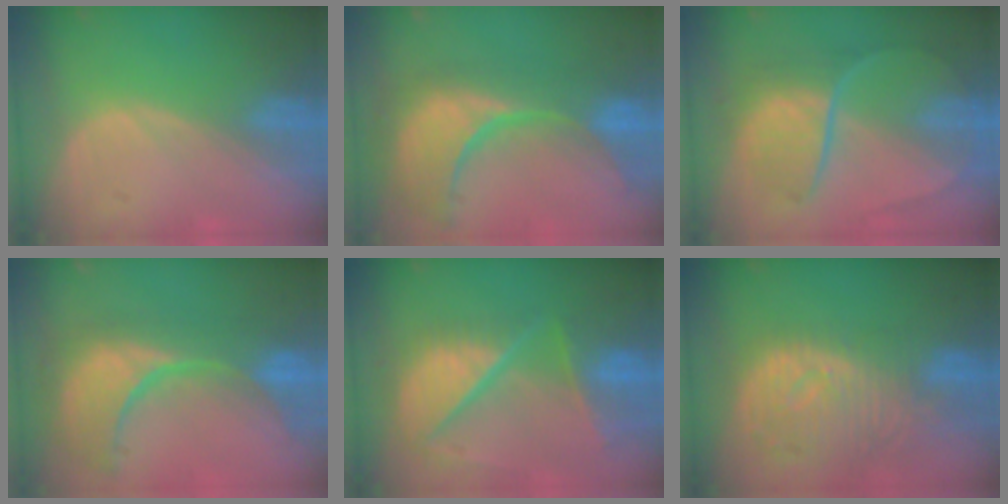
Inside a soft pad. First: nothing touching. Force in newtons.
{"total": 14.0, "press": 12.0, "slide": 7.3}
{"total": 8.8, "press": 7.6, "slide": 4.5}
{"total": 12.6, "press": 11.2, "slide": 5.7}
{"total": 11.4, "press": 9.4, "slide": 6.4}
{"total": 11.0, "press": 9.7, "slide": 5.3}